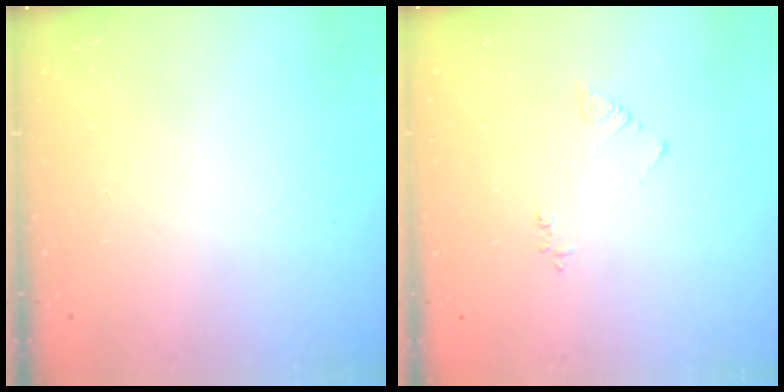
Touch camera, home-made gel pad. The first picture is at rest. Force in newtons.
{"total": 3.9, "press": 3.8, "slide": 0.7}